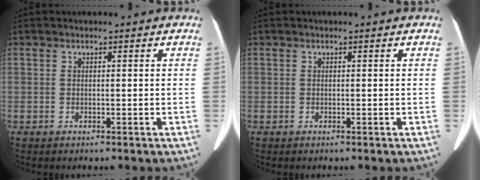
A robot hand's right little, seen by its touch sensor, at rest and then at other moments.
{"total": 0.0}